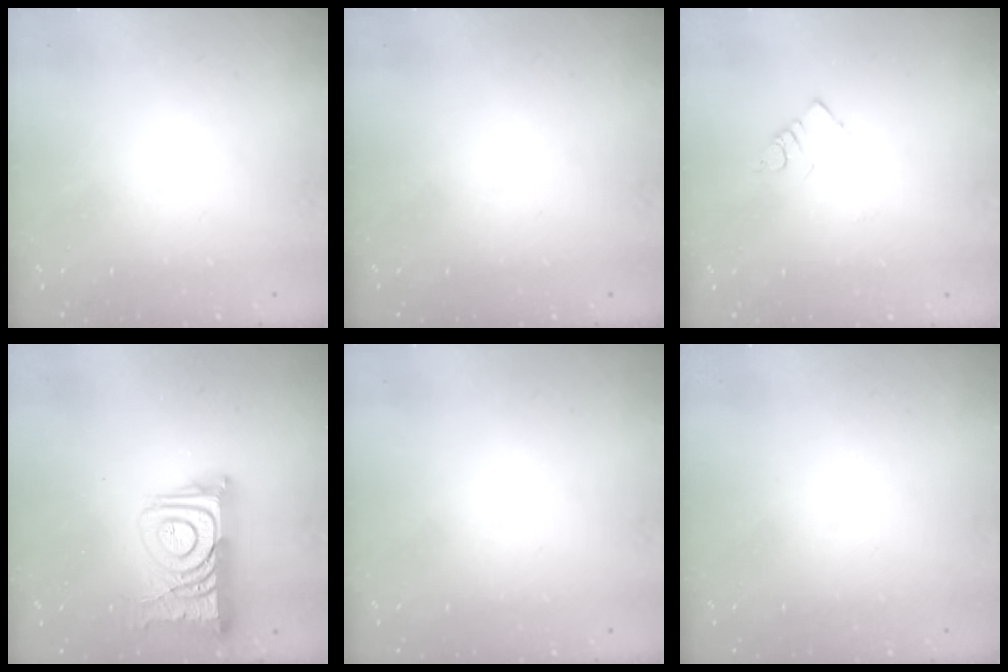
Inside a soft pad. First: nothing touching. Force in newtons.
{"total": 0.0}
{"total": 3.4, "press": 3.3, "slide": 0.6}
{"total": 16.4, "press": 16.3, "slide": 1.6}
{"total": 0.0}
{"total": 0.0}